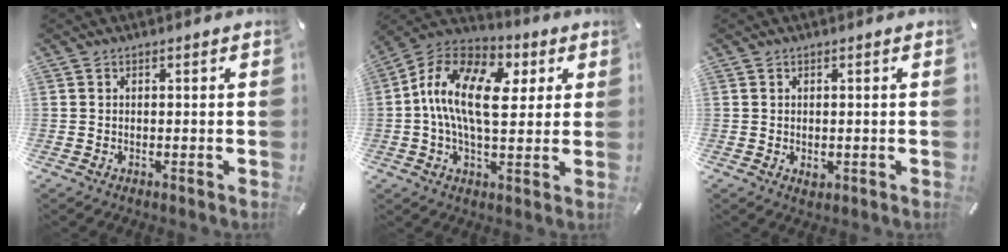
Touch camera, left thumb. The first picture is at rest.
{"total": 17.0, "force": [2.4, 9.5, 13.8], "torque": [-0.293, -0.003, 0.037]}
{"total": 1.2, "force": [-0.1, 1.0, 0.8], "torque": [-0.014, 0.002, -0.002]}